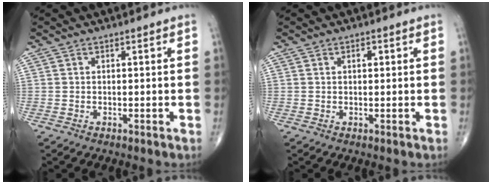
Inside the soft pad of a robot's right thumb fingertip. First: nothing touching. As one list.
[{"total": 1.2, "force": [0.4, 0.7, 0.9], "torque": [-0.010, 0.001, 0.005]}]